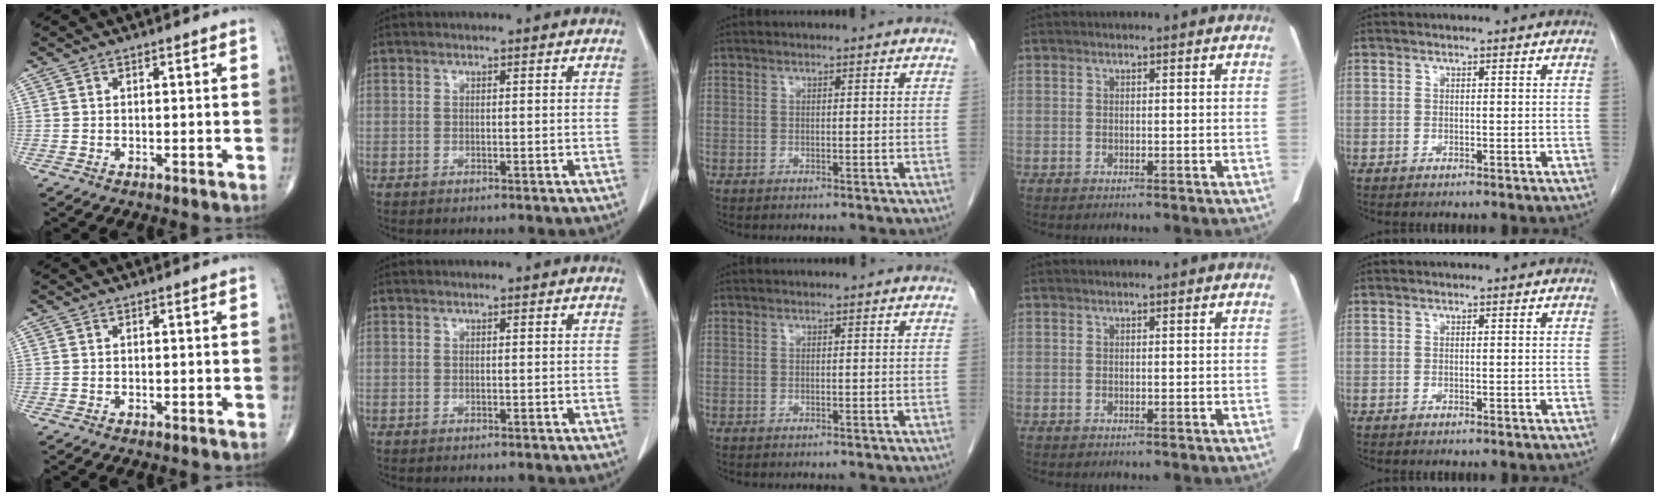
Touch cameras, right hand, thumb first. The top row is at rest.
{}